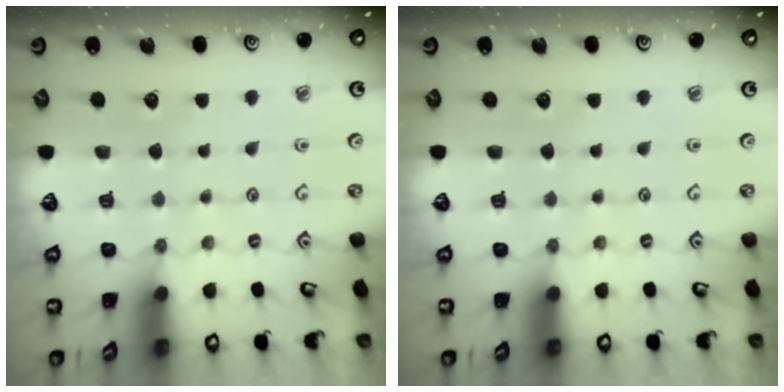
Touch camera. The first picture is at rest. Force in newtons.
{"total": 0.0}